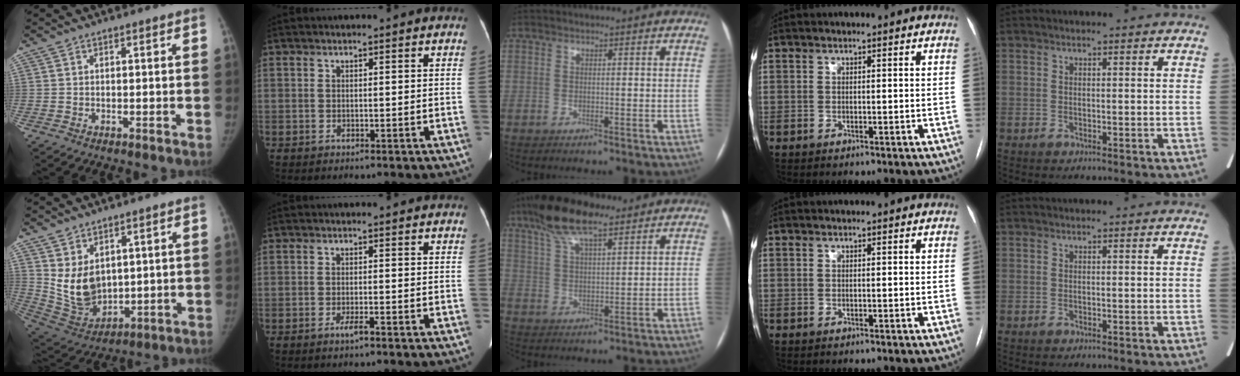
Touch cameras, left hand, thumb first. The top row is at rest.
{"thumb": {"total": 10.4, "force": [2.7, 7.4, 6.8], "torque": [-0.098, -0.025, 0.082]}, "index": {"total": 1.5, "force": [-1.1, -0.1, 1.1], "torque": [-0.023, -0.002, -0.019]}, "middle": {"total": 10.7, "force": [7.8, 2.6, 6.8], "torque": [-0.135, 0.020, 0.141]}}